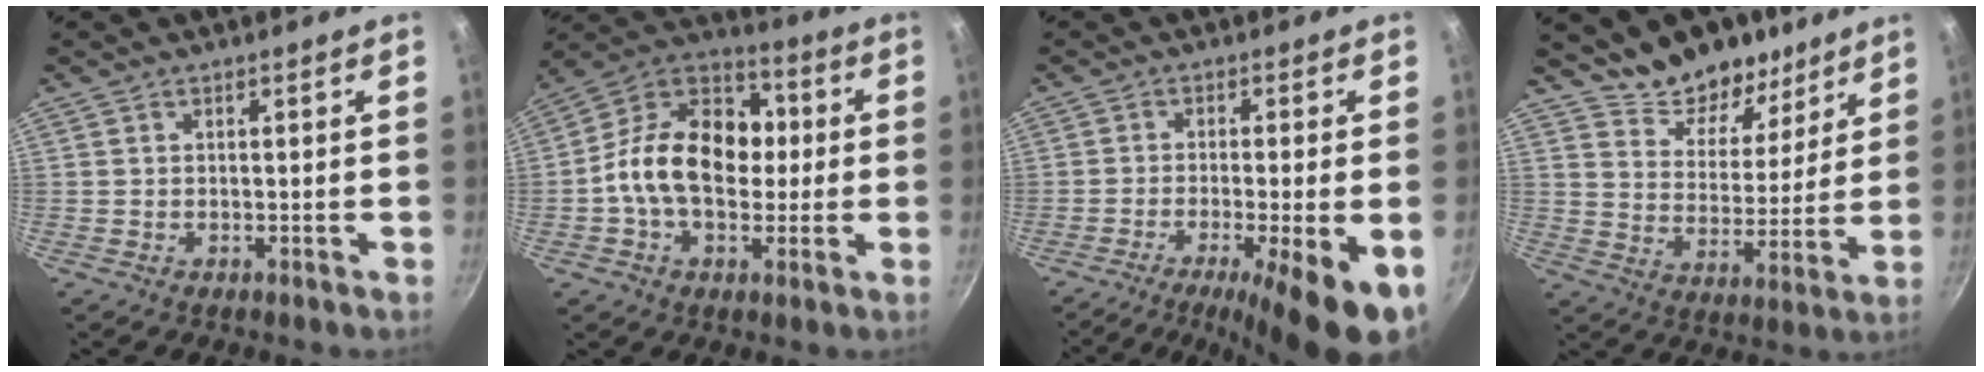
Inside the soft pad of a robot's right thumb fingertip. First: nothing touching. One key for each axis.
{"total": 18.3, "fx": -0.4, "fy": 12.9, "fz": 12.9, "tx": -0.172, "ty": 0.039, "tz": -0.030}
{"total": 13.4, "fx": -6.2, "fy": 2.5, "fz": 11.6, "tx": -0.175, "ty": 0.000, "tz": -0.094}
{"total": 13.6, "fx": 10.4, "fy": 7.4, "fz": 4.7, "tx": -0.031, "ty": -0.074, "tz": 0.167}